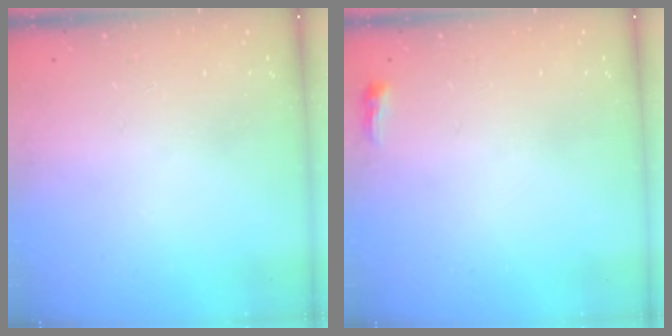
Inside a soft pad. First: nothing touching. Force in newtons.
{"total": 2.9, "press": 2.8, "slide": 0.8}